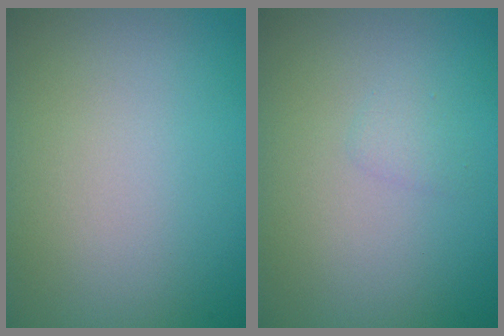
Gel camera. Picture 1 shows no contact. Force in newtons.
{"total": 0.8, "press": 0.8, "slide": 0.1}